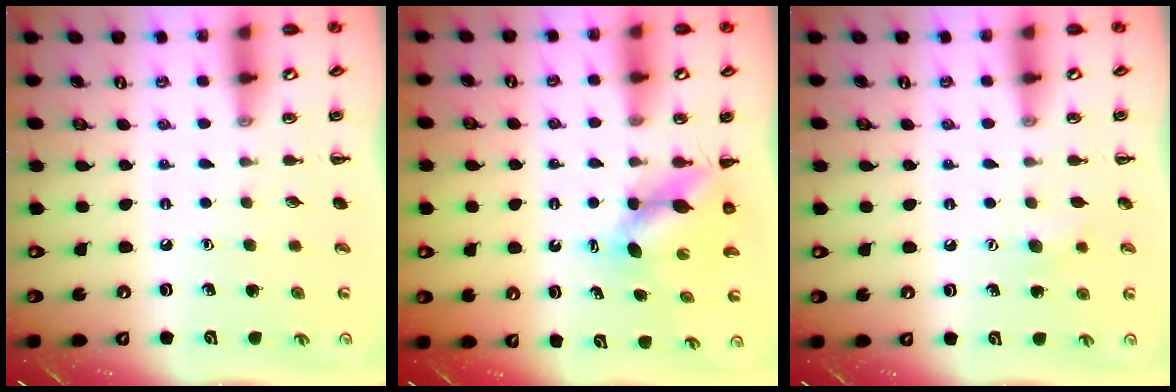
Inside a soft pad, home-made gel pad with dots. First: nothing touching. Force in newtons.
{"total": 5.7, "press": 5.7, "slide": 0.1}
{"total": 7.0, "press": 6.8, "slide": 1.8}